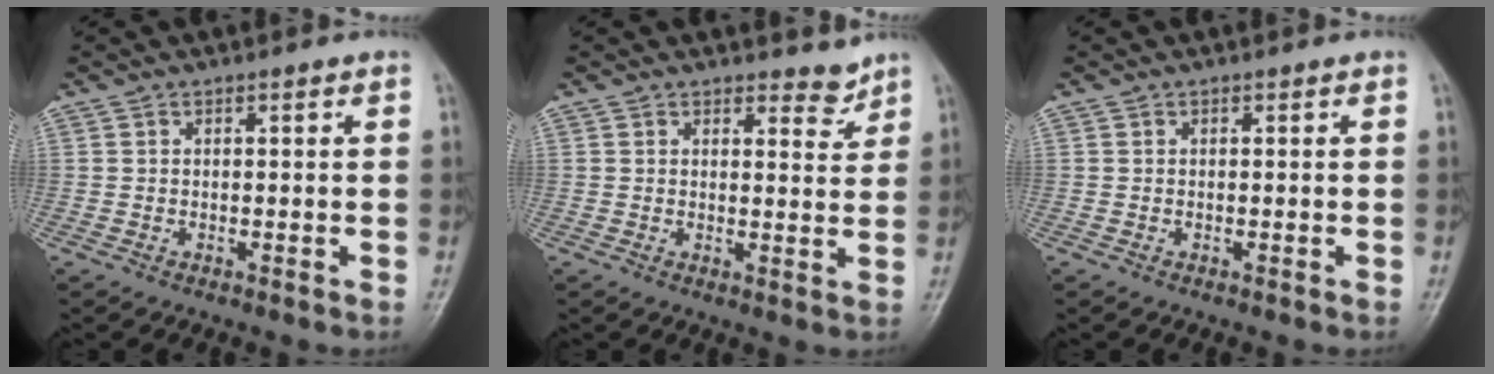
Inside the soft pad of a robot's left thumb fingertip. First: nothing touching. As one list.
[{"total": 3.3, "force": [2.9, 1.4, 1.0], "torque": [0.005, -0.023, 0.039]}, {"total": 0.0}]